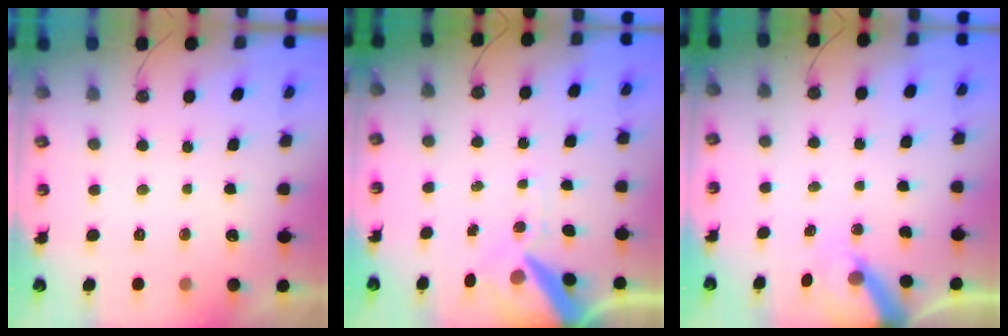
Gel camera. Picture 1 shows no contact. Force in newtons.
{"total": 11.7, "press": 11.6, "slide": 1.5}
{"total": 6.8, "press": 6.8, "slide": 0.4}